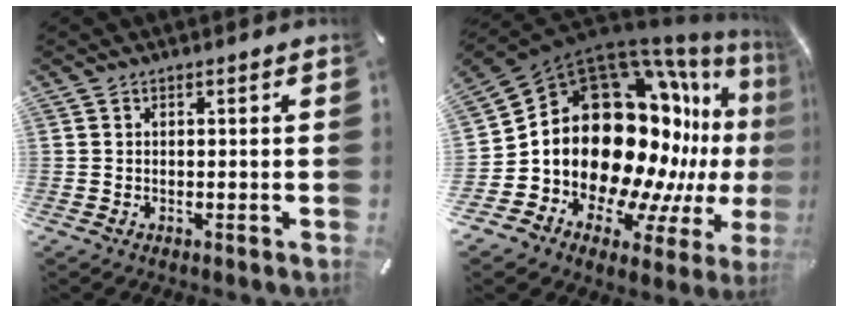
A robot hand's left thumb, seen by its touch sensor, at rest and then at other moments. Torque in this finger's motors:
{"motor_torque": [1.67, 3.34, 2.27, 0.51, 0.55]}